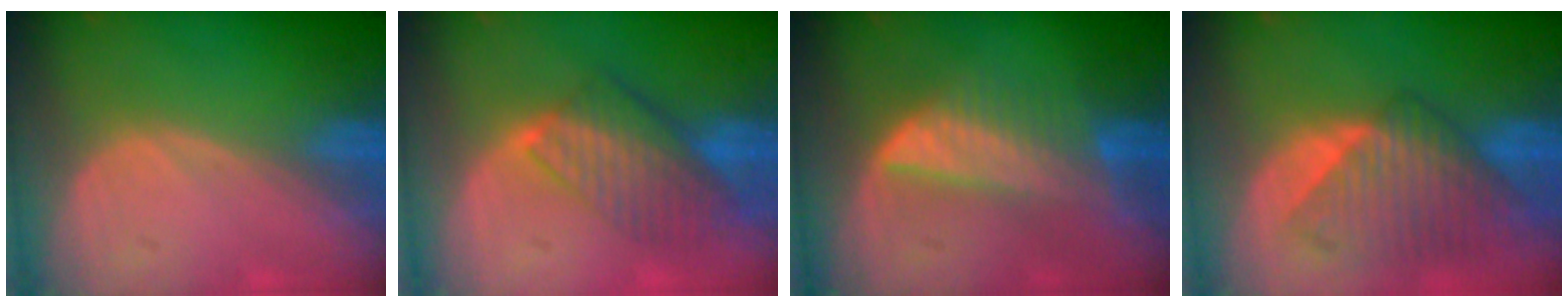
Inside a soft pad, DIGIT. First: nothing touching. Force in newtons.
{"total": 8.4, "press": 7.2, "slide": 4.2}
{"total": 6.3, "press": 6.3, "slide": 0.2}
{"total": 8.9, "press": 8.1, "slide": 3.8}